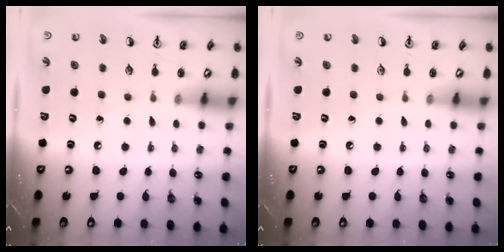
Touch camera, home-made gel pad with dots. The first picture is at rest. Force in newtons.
{"total": 0.0}